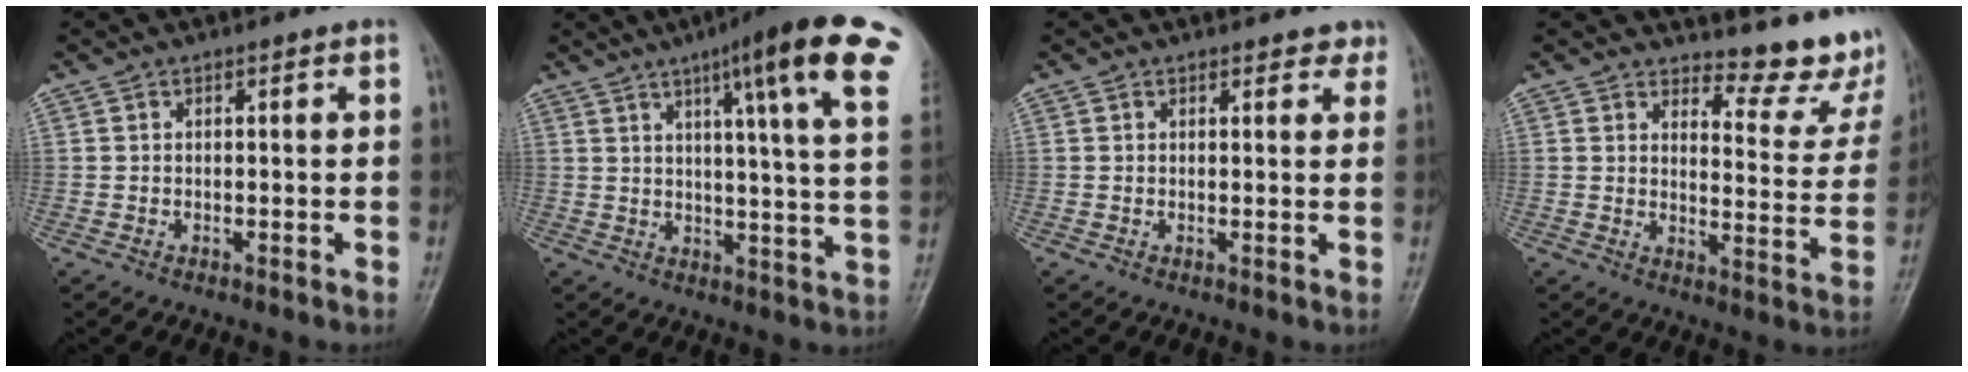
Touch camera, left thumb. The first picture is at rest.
{"total": 19.7, "force": [10.3, 1.9, 16.7], "torque": [-0.217, -0.026, 0.121]}
{"total": 2.4, "force": [2.0, 1.2, 0.6], "torque": [0.017, -0.008, 0.014]}
{"total": 12.6, "force": [11.3, 3.7, 4.2], "torque": [-0.016, -0.116, 0.127]}